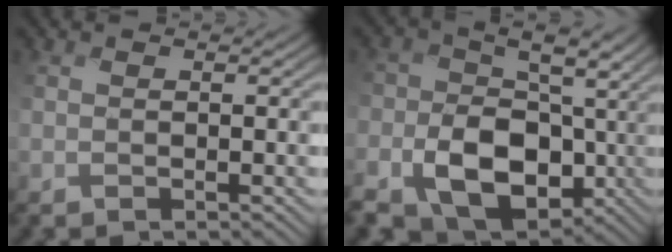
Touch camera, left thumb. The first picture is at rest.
{"total": 11.1, "force": [-3.2, 7.8, 7.2], "torque": [-0.137, -0.022, -0.059]}